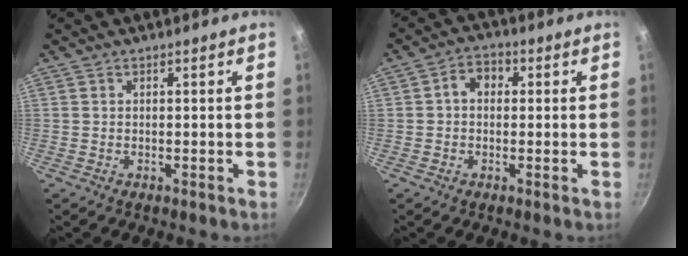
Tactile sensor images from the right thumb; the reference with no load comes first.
{"total": 4.6, "force": [0.6, 3.6, 2.9], "torque": [-0.027, 0.012, -0.001]}